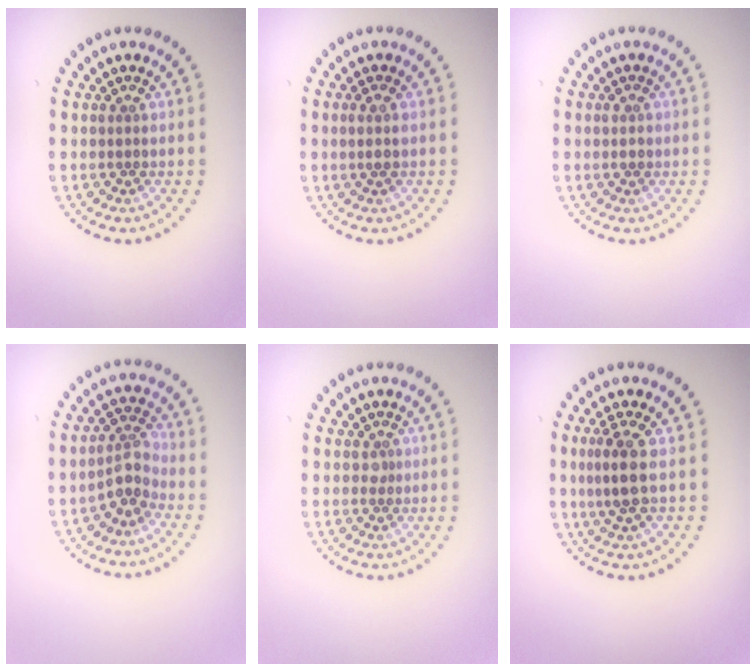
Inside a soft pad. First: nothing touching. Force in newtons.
{"total": 1.2, "press": 1.1, "slide": 0.5}
{"total": 1.4, "press": 1.4, "slide": 0.2}
{"total": 2.7, "press": 2.2, "slide": 1.6}
{"total": 0.8, "press": 0.5, "slide": 0.6}
{"total": 2.6, "press": 2.3, "slide": 1.3}